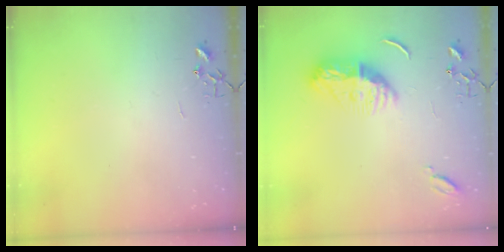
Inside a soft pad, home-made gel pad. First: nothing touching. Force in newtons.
{"total": 11.1, "press": 11.0, "slide": 1.0}